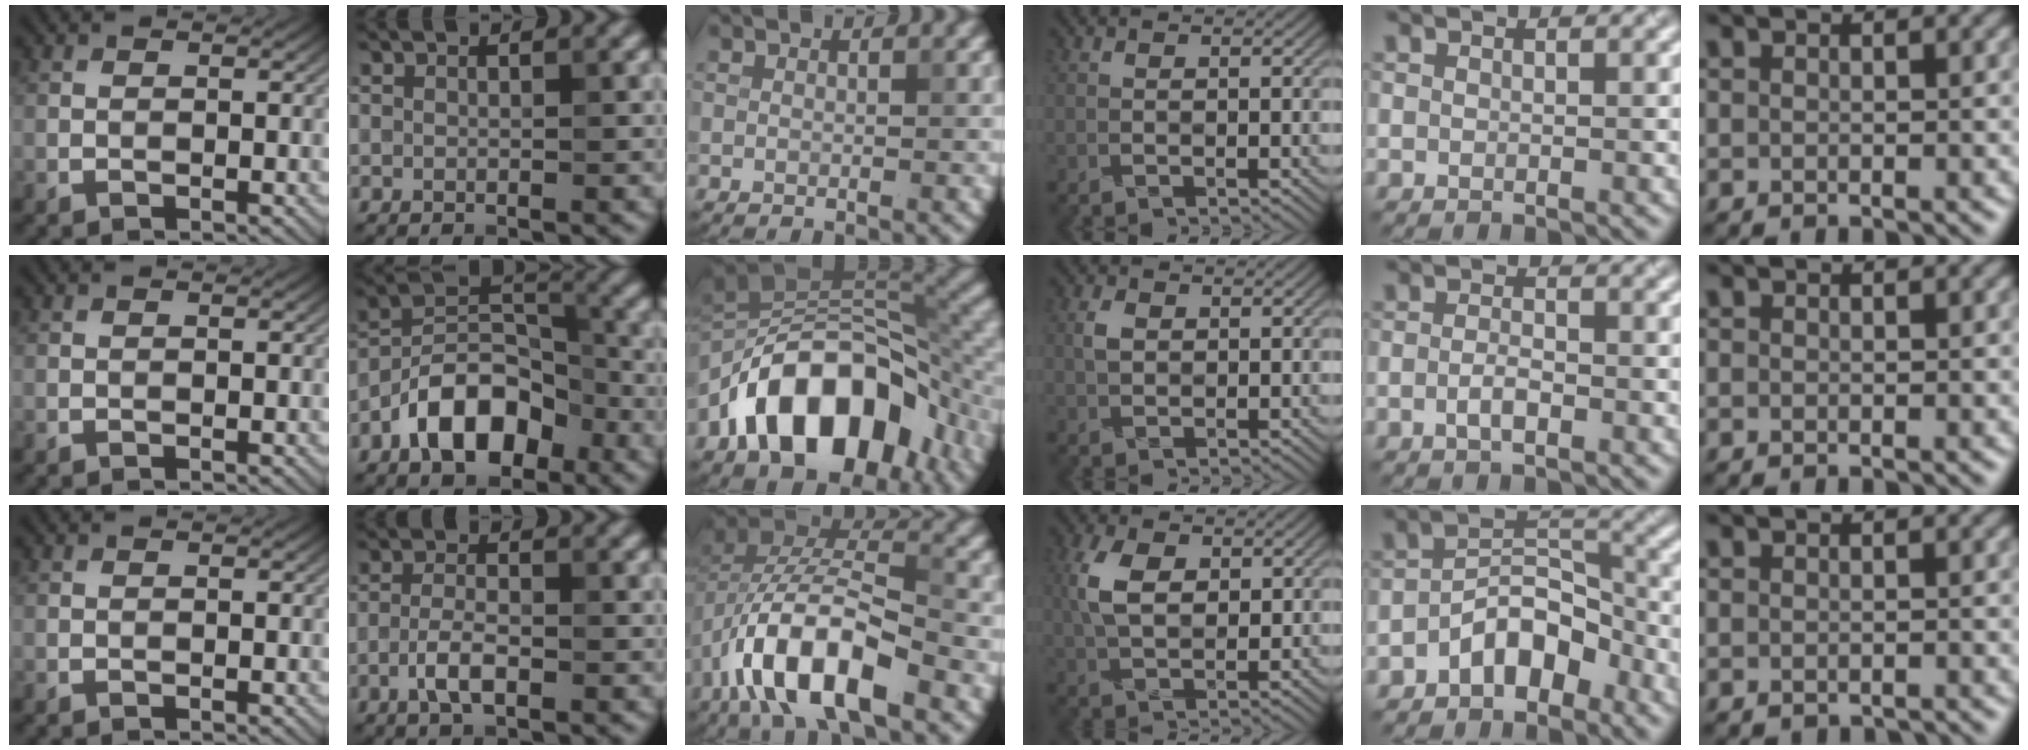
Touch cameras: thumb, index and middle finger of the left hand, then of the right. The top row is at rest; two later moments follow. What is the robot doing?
{"motion": "fold", "object": "napkin"}